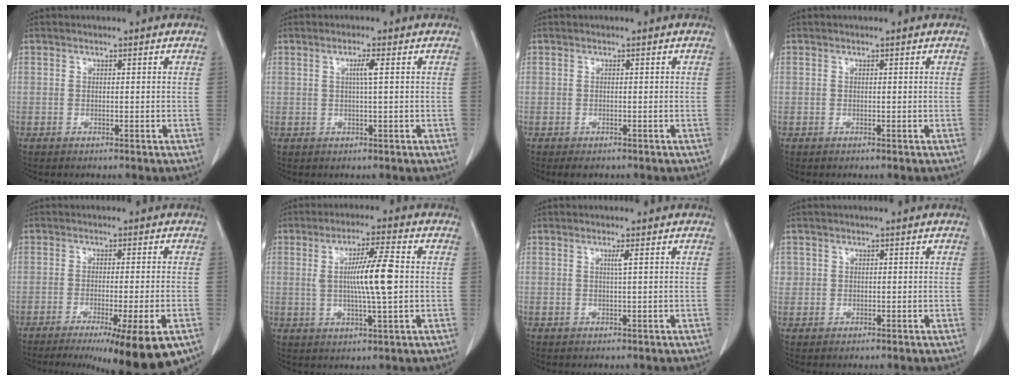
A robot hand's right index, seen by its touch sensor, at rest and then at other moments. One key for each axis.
{"total": 2.0, "fx": 0.4, "fy": -0.4, "fz": 1.9, "tx": -0.035, "ty": 0.001, "tz": 0.006}
{"total": 1.7, "fx": -1.3, "fy": 0.9, "fz": 0.7, "tx": -0.012, "ty": -0.001, "tz": -0.012}
{"total": 0.0}
{"total": 13.5, "fx": -8.9, "fy": 0.2, "fz": 10.2, "tx": -0.102, "ty": -0.032, "tz": -0.128}
{"total": 8.9, "fx": 0.6, "fy": 0.3, "fz": 8.8, "tx": -0.155, "ty": -0.001, "tz": 0.011}
{"total": 1.1, "fx": 0.4, "fy": -0.3, "fz": 1.0, "tx": -0.024, "ty": -0.002, "tz": 0.008}
{"total": 1.3, "fx": 0.4, "fy": 1.3, "fz": 0.0, "tx": 0.014, "ty": 0.004, "tz": 0.003}